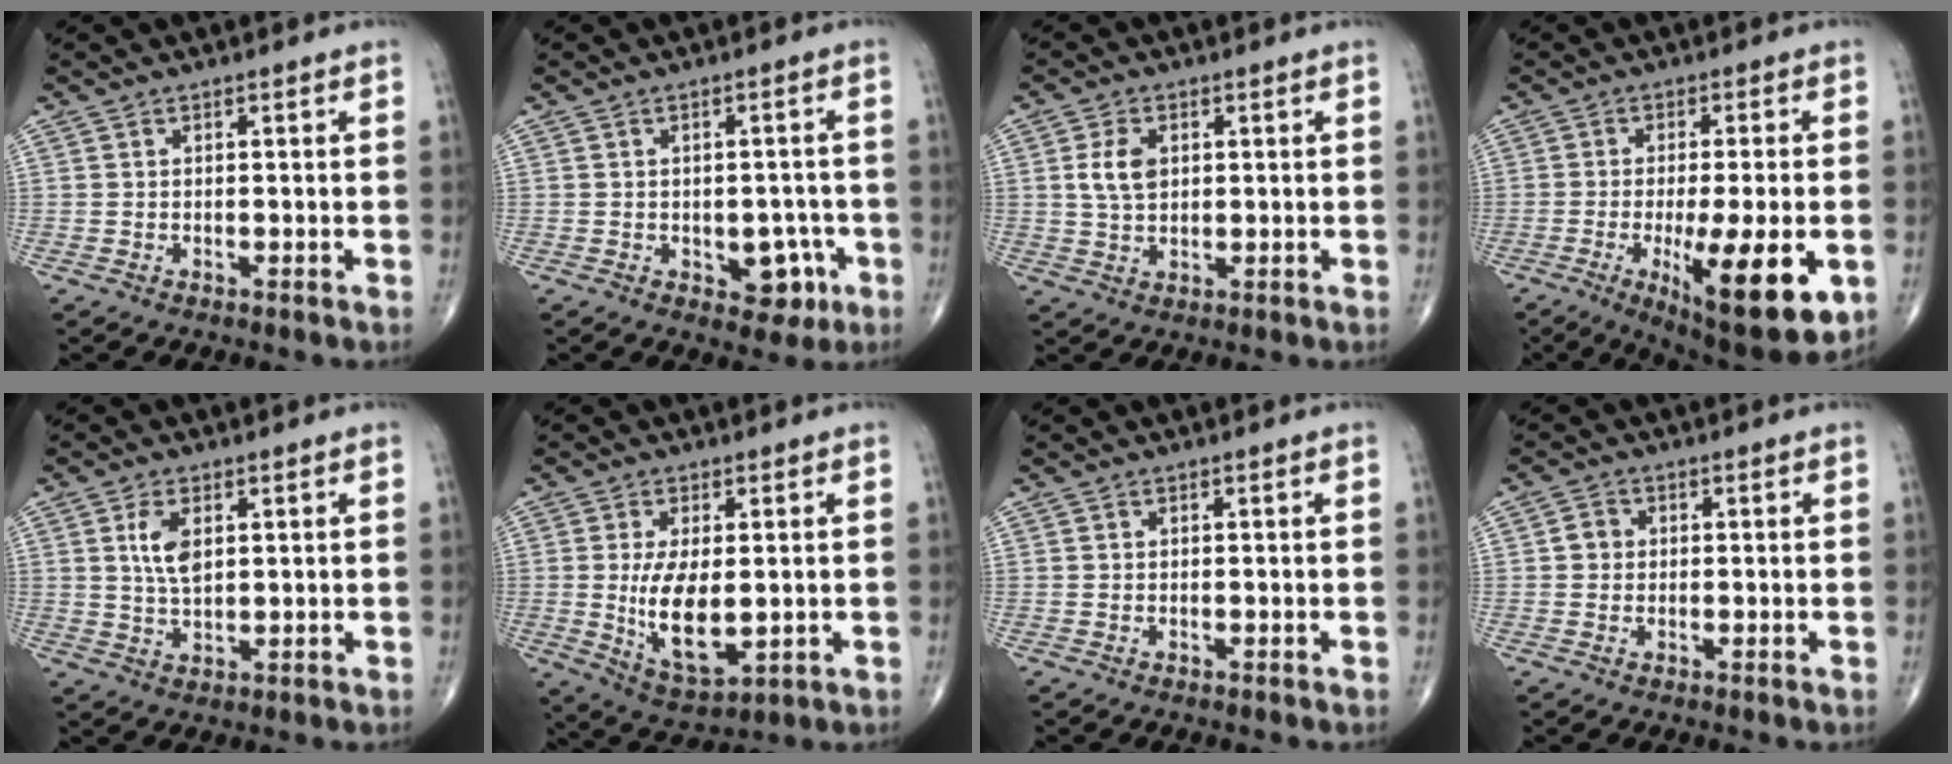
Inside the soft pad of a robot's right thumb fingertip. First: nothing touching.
{"total": 6.4, "force": [-2.2, 4.0, 4.4], "torque": [-0.019, 0.013, -0.021]}
{"total": 5.3, "force": [1.1, 3.4, 3.9], "torque": [-0.069, -0.003, 0.022]}
{"total": 17.4, "force": [-5.1, 4.7, 15.9], "torque": [-0.216, -0.015, -0.060]}
{"total": 5.5, "force": [1.6, 2.9, 4.5], "torque": [-0.084, -0.007, 0.032]}
{"total": 11.3, "force": [-0.4, 5.3, 10.0], "torque": [-0.171, -0.021, 0.008]}
{"total": 0.0}
{"total": 2.5, "force": [0.1, 2.3, 1.0], "torque": [-0.003, 0.005, -0.001]}